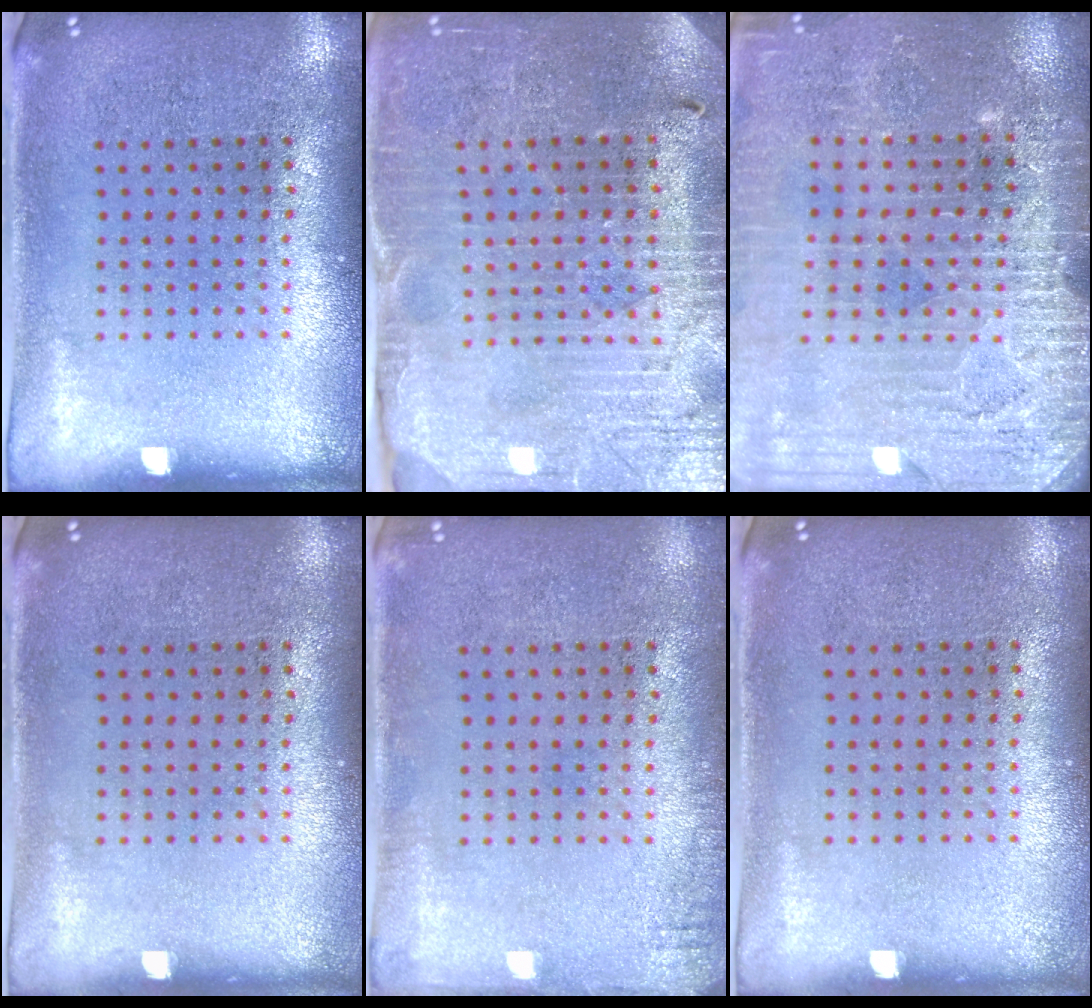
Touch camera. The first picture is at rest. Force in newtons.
{"total": 3.8, "press": 3.7, "slide": 0.9}
{"total": 3.2, "press": 3.2, "slide": 0.3}
{"total": 0.0}
{"total": 1.3, "press": 1.3, "slide": 0.1}
{"total": 0.0}